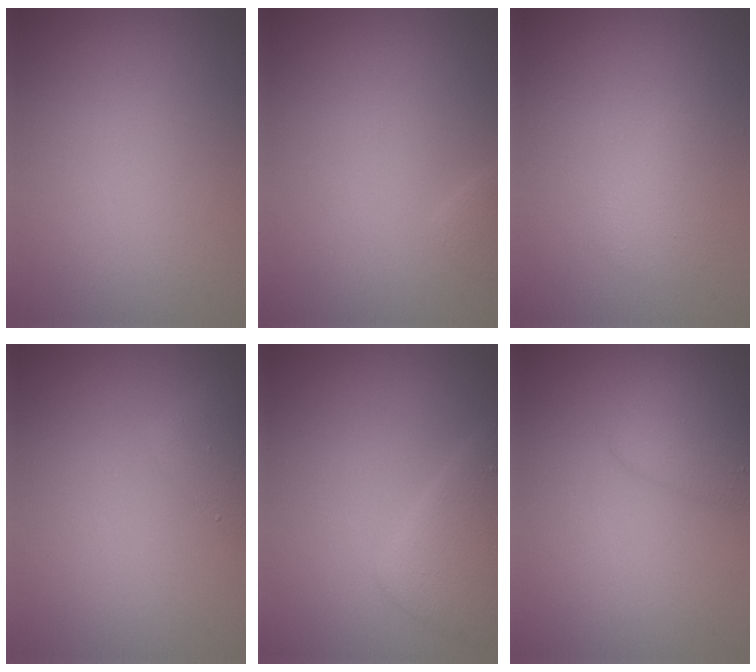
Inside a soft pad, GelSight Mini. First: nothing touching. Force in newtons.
{"total": 0.7, "press": 0.7, "slide": 0.1}
{"total": 1.7, "press": 1.7, "slide": 0.1}
{"total": 2.0, "press": 2.0, "slide": 0.0}
{"total": 3.3, "press": 3.3, "slide": 0.0}
{"total": 2.4, "press": 2.4, "slide": 0.1}